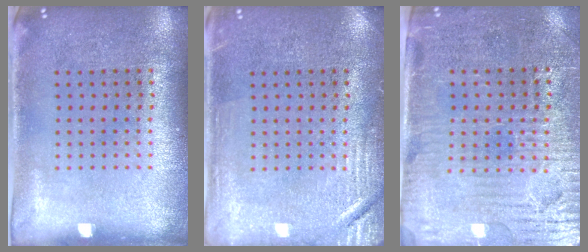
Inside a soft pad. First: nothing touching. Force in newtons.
{"total": 2.7, "press": 2.7, "slide": 0.4}
{"total": 3.9, "press": 3.4, "slide": 1.8}